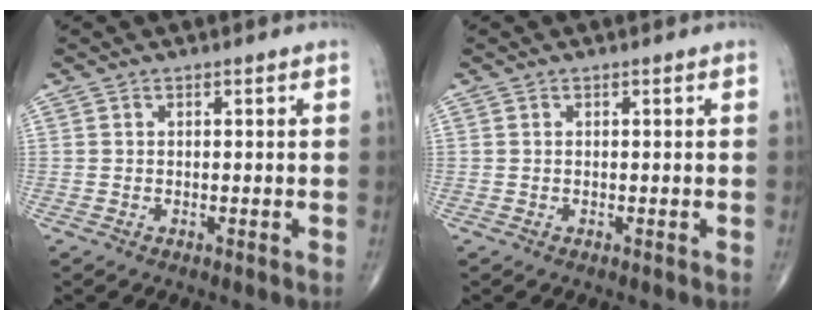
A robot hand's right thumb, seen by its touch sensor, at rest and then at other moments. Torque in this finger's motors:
{"motor_torque": [0.15, 0.45, 0.10, 0.13, -0.06]}